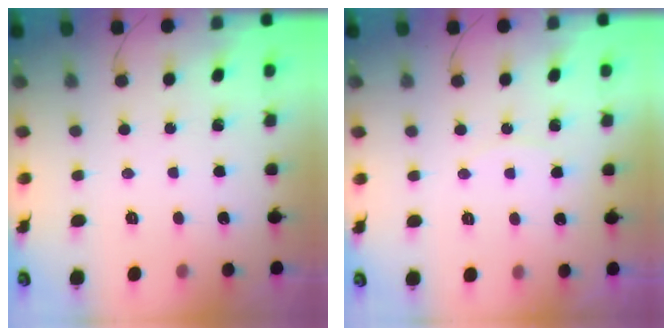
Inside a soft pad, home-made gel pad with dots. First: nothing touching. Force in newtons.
{"total": 3.0, "press": 3.0, "slide": 0.4}